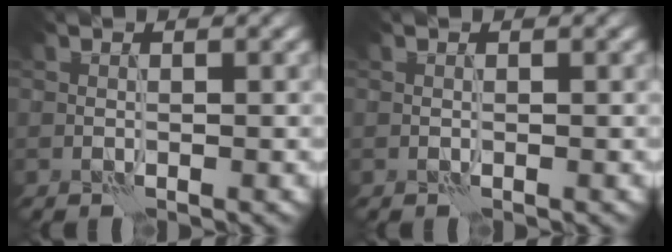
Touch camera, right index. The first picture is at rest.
{"total": 0.0}